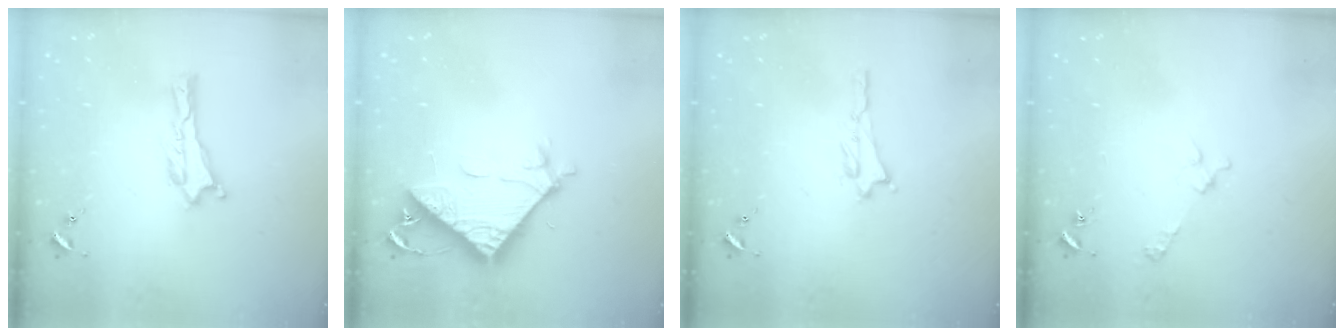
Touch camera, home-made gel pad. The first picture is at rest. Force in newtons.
{"total": 9.7, "press": 9.7, "slide": 0.8}
{"total": 0.7, "press": 0.7, "slide": 0.1}
{"total": 3.3, "press": 3.3, "slide": 0.4}